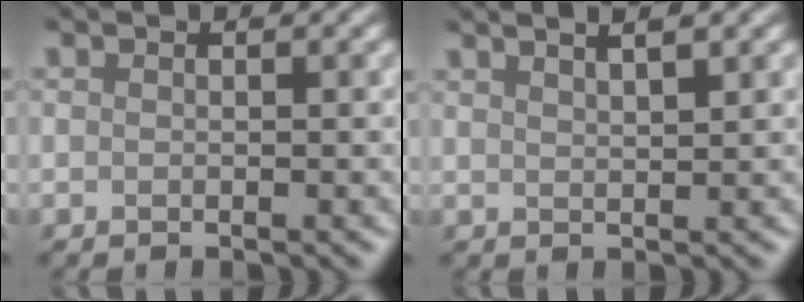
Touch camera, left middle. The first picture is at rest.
{"total": 3.6, "force": [2.8, 1.0, 2.0], "torque": [-0.018, 0.034, 0.025]}